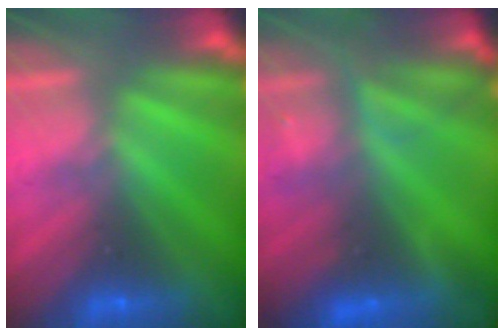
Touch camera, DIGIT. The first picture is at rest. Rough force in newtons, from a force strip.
{"total": 5.5}